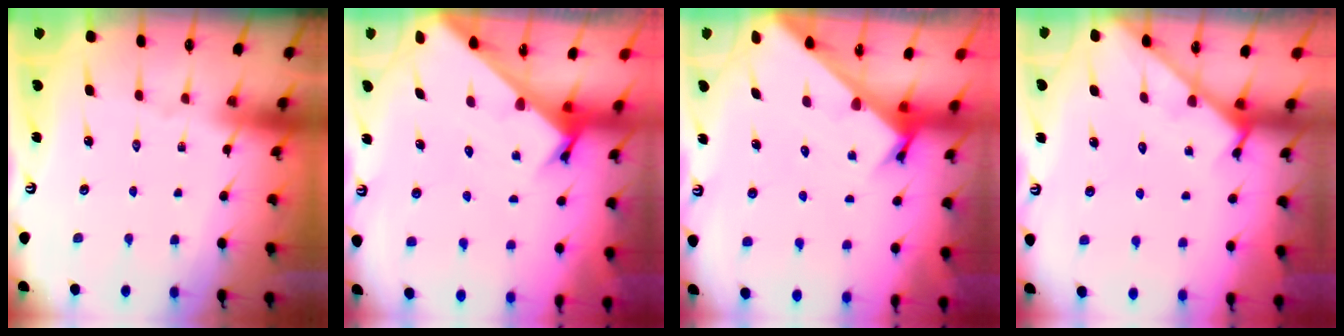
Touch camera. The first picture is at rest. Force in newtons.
{"total": 2.6, "press": 2.6, "slide": 0.2}
{"total": 2.5, "press": 2.5, "slide": 0.2}
{"total": 3.1, "press": 3.1, "slide": 0.3}